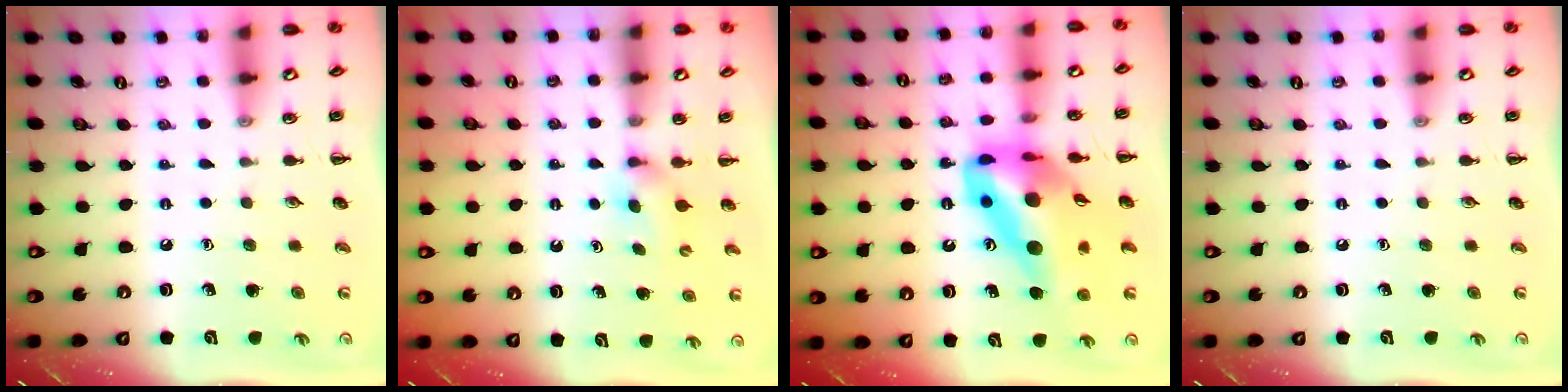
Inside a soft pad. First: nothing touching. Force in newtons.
{"total": 3.5, "press": 3.3, "slide": 1.2}
{"total": 18.9, "press": 18.0, "slide": 5.8}
{"total": 0.0}